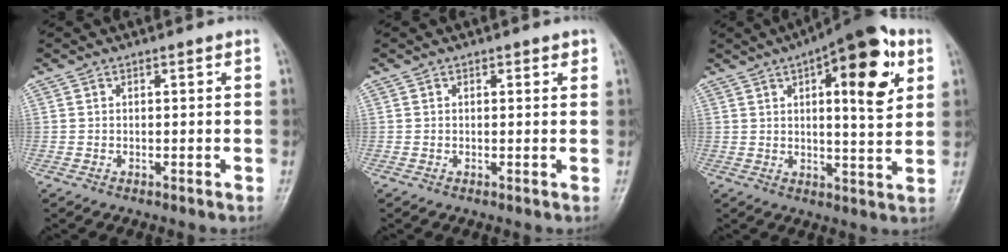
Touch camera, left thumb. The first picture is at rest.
{"total": 1.0, "force": [0.6, 0.6, 0.5], "torque": [0.006, -0.003, 0.004]}
{"total": 16.6, "force": [6.4, 5.7, 14.3], "torque": [-0.165, -0.010, 0.082]}